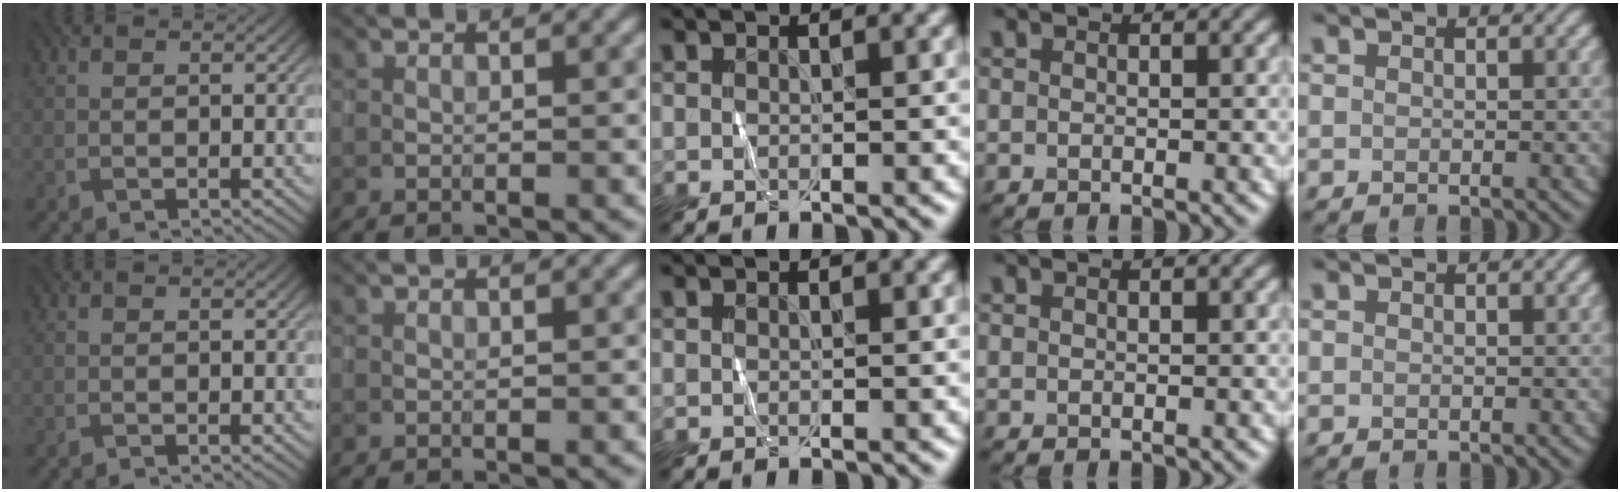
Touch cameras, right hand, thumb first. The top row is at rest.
{}